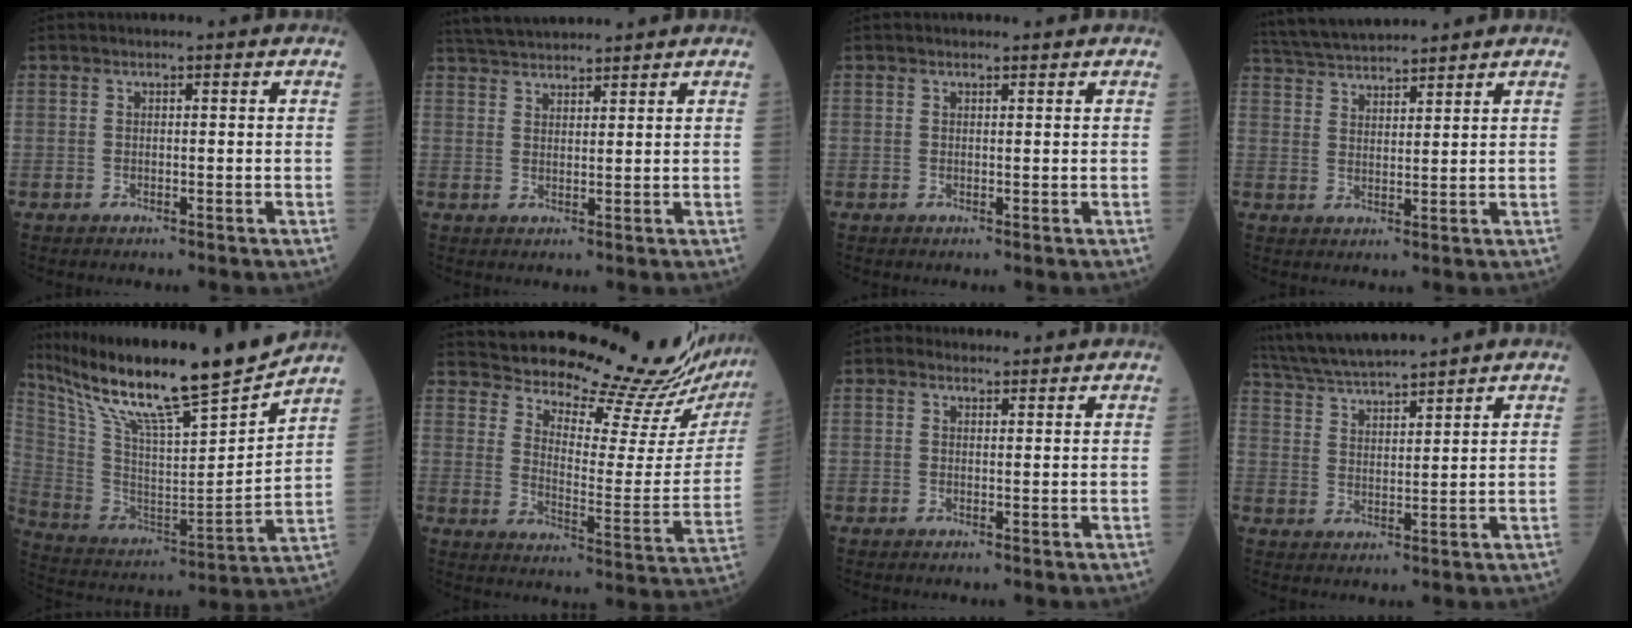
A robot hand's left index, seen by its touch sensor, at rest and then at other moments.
{"total": 7.9, "force": [7.4, 0.9, 2.4], "torque": [-0.049, 0.035, 0.128]}
{"total": 0.5, "force": [0.5, 0.1, 0.0], "torque": [-0.009, -0.003, 0.006]}
{"total": 9.5, "force": [9.1, 0.6, 2.9], "torque": [-0.067, 0.033, 0.163]}
{"total": 22.7, "force": [19.1, 0.5, 12.3], "torque": [-0.228, -0.017, 0.329]}
{"total": 22.4, "force": [21.5, 1.2, 6.0], "torque": [-0.098, -0.107, 0.273]}
{"total": 1.5, "force": [1.2, 0.9, 0.3], "torque": [-0.010, 0.013, 0.016]}
{"total": 10.2, "force": [9.5, -0.3, 3.9], "torque": [-0.078, 0.023, 0.175]}